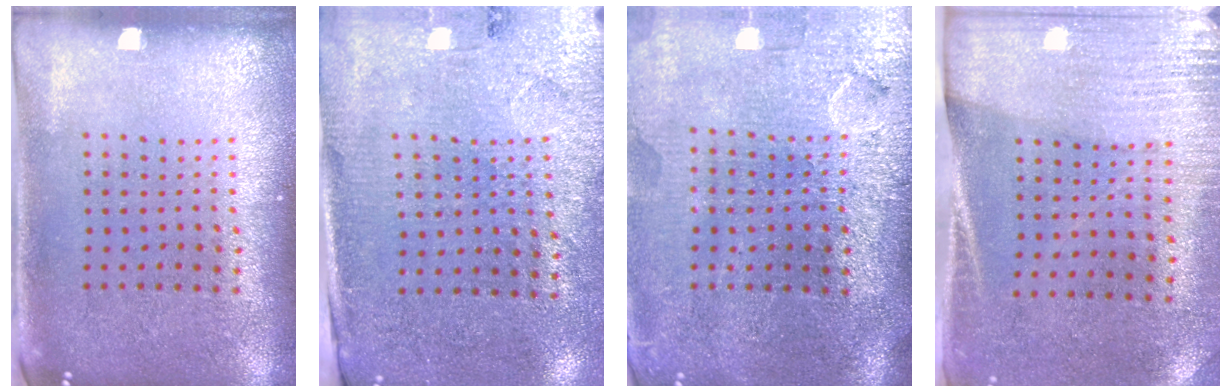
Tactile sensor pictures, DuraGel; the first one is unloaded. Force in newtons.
{"total": 2.8, "press": 2.6, "slide": 1.1}
{"total": 3.6, "press": 3.4, "slide": 1.3}
{"total": 2.8, "press": 2.5, "slide": 1.3}